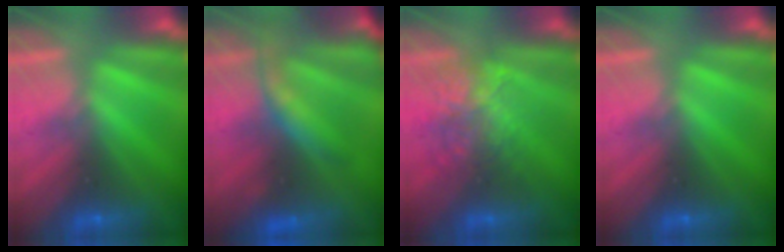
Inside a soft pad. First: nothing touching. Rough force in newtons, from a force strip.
{"total": 7.4}
{"total": 2.3}
{"total": 0.0}